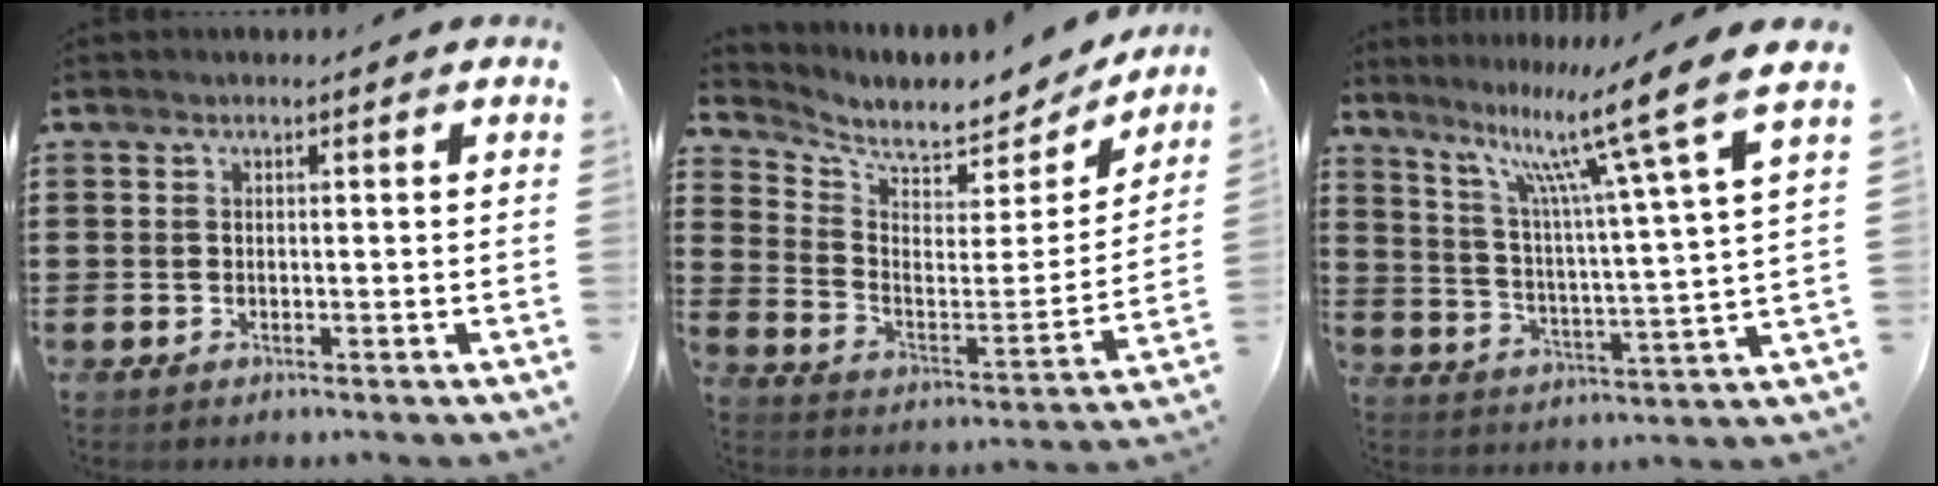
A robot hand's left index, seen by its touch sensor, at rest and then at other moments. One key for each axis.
{"total": 5.4, "fx": 5.1, "fy": 1.1, "fz": 1.4, "tx": -0.050, "ty": -0.052, "tz": 0.085}
{"total": 12.6, "fx": 9.3, "fy": 0.1, "fz": 8.6, "tx": -0.174, "ty": -0.061, "tz": 0.142}